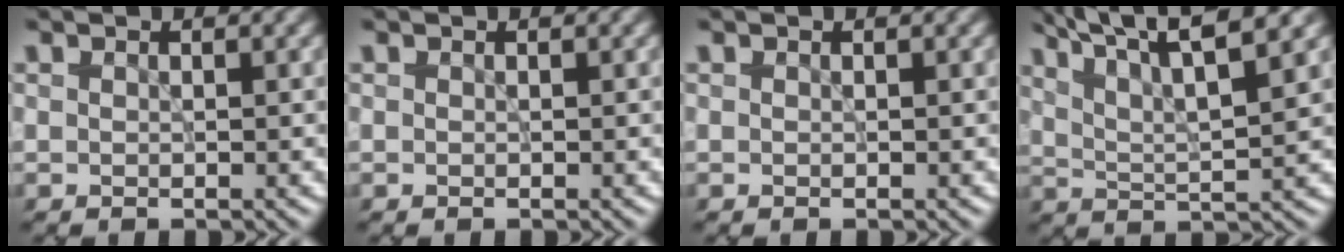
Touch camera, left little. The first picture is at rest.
{"total": 0.0}
{"total": 0.0}
{"total": 8.1, "force": [5.8, 1.7, 5.4], "torque": [-0.085, 0.019, 0.071]}